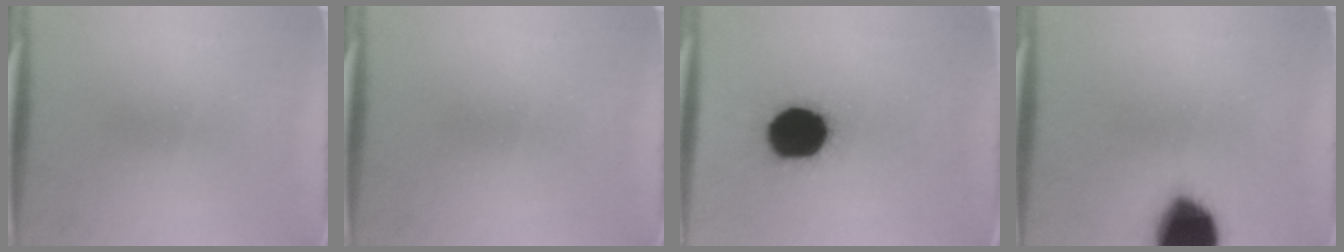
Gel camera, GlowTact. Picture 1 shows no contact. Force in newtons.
{"total": 0.0}
{"total": 19.7}
{"total": 18.8}